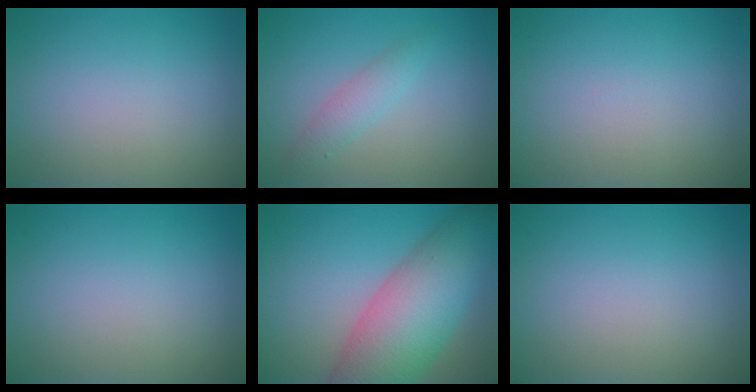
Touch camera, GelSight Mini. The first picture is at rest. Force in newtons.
{"total": 1.9, "press": 1.9, "slide": 0.0}
{"total": 0.0}
{"total": 0.0}
{"total": 10.9, "press": 10.9, "slide": 0.4}
{"total": 0.0}